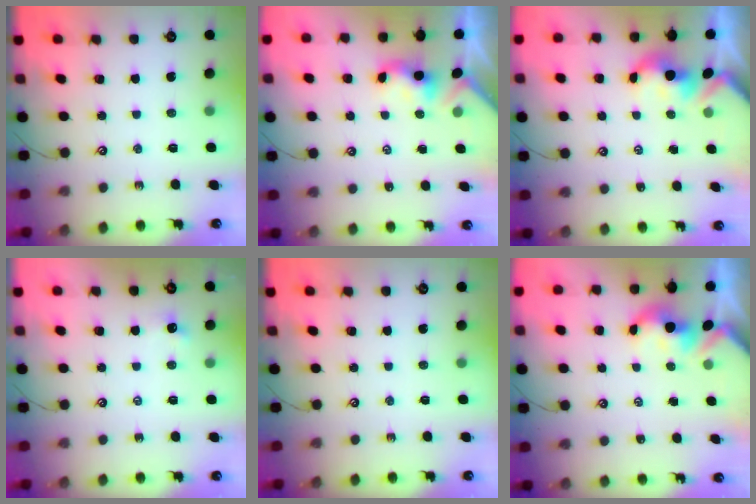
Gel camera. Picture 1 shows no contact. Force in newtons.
{"total": 1.1, "press": 1.0, "slide": 0.4}
{"total": 1.6, "press": 1.6, "slide": 0.2}
{"total": 2.7, "press": 2.7, "slide": 0.4}
{"total": 0.0}
{"total": 1.7, "press": 1.7, "slide": 0.2}